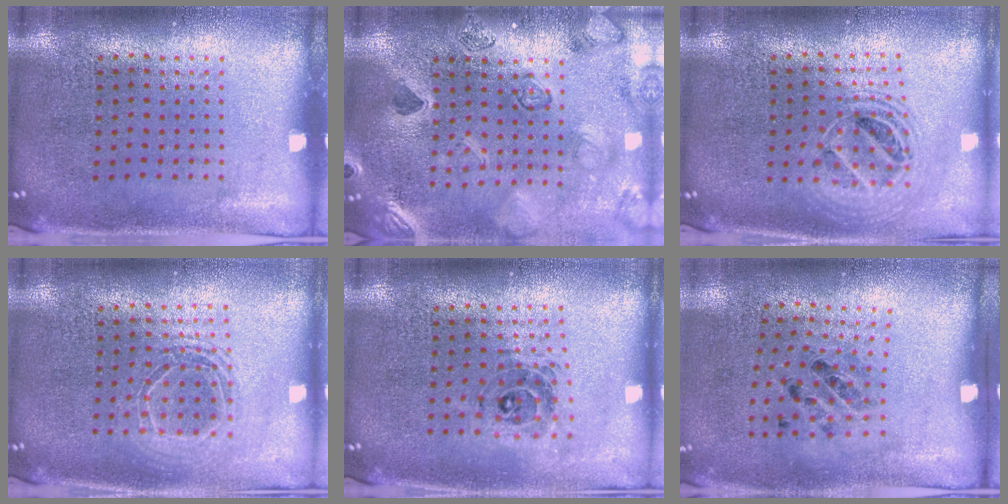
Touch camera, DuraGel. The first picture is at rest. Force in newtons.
{"total": 2.4, "press": 2.4, "slide": 0.4}
{"total": 1.8, "press": 1.5, "slide": 1.1}
{"total": 1.7, "press": 1.4, "slide": 0.9}
{"total": 0.8, "press": 0.8, "slide": 0.2}
{"total": 1.1, "press": 0.7, "slide": 0.8}